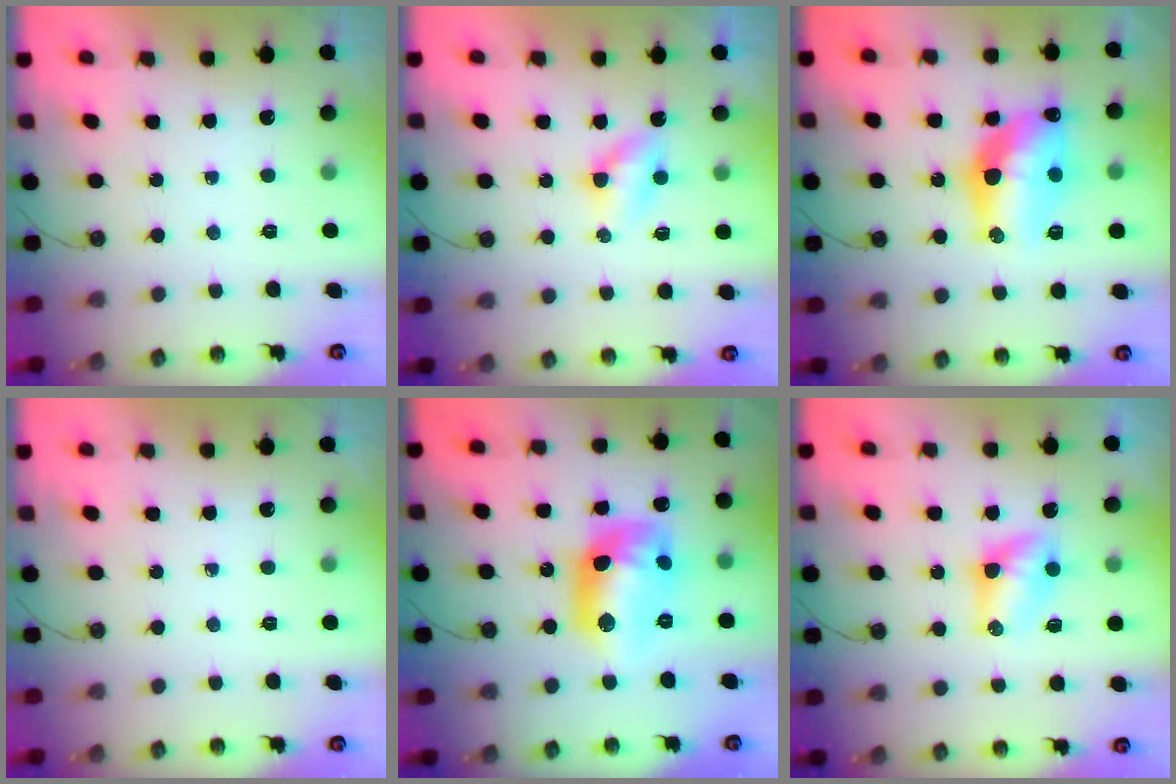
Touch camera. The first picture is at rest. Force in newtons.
{"total": 3.7, "press": 3.6, "slide": 0.6}
{"total": 14.6, "press": 14.5, "slide": 1.4}
{"total": 0.0}
{"total": 14.6, "press": 14.6, "slide": 1.3}
{"total": 7.8, "press": 6.6, "slide": 4.2}